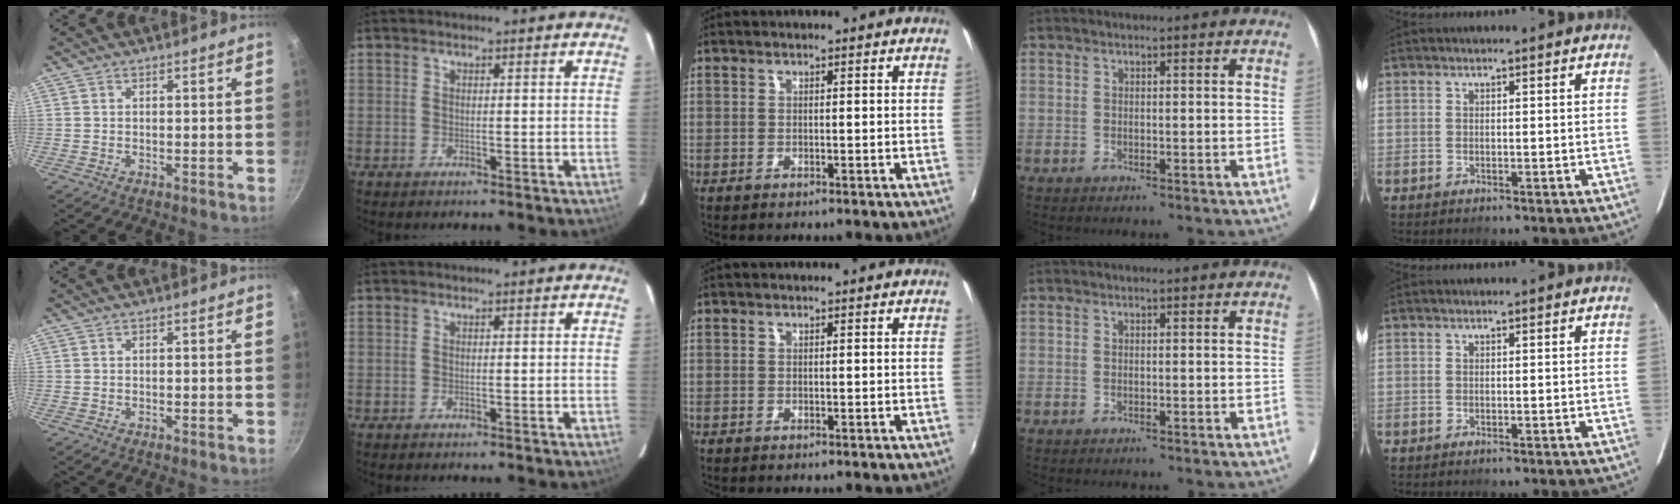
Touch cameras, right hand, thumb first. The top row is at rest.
{}